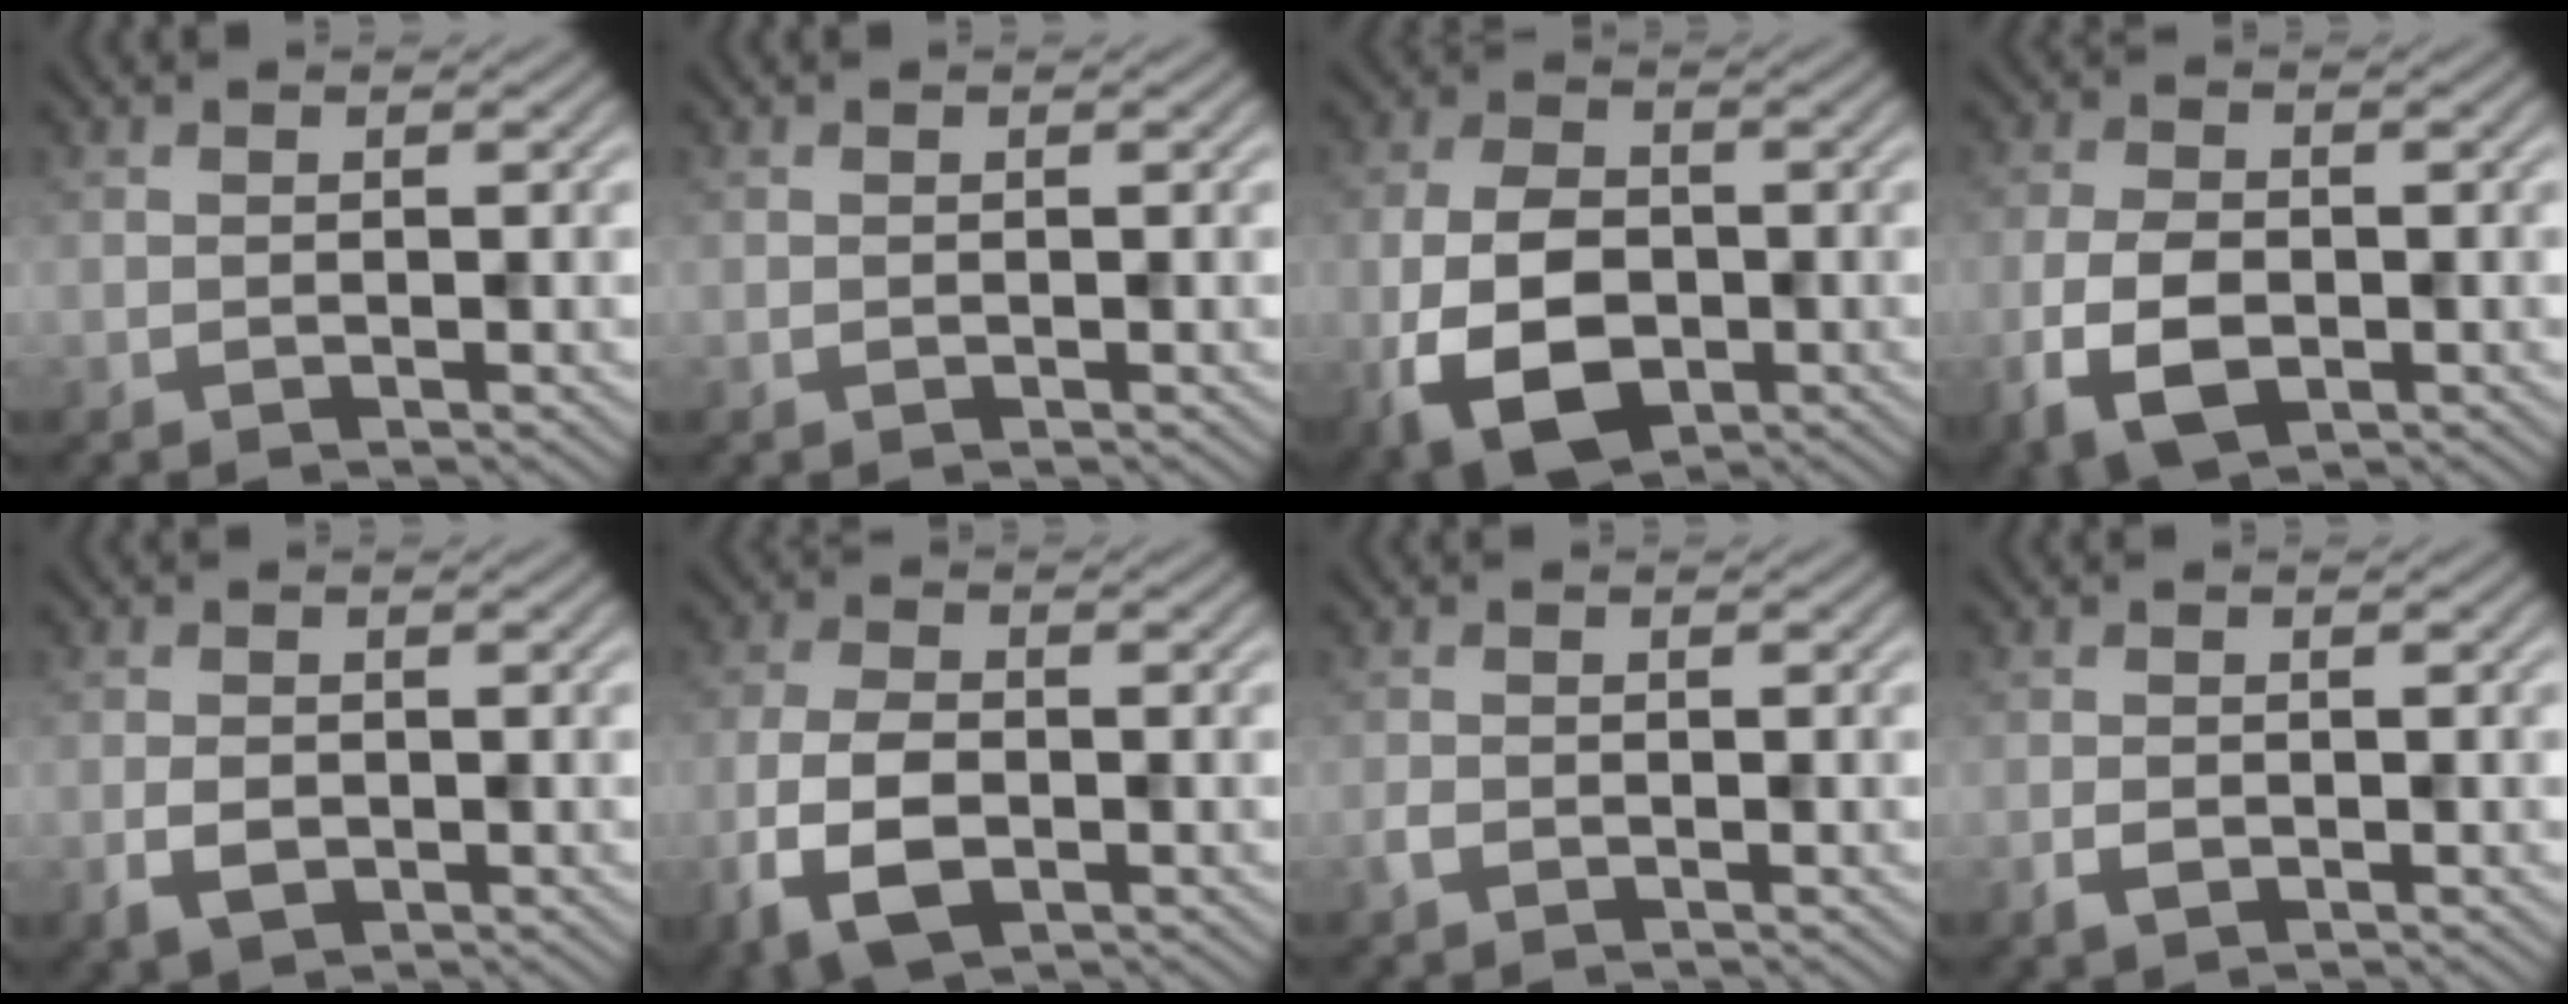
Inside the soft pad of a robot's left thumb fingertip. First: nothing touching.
{"total": 0.0}
{"total": 10.6, "force": [-3.2, 6.8, 7.6], "torque": [-0.181, -0.021, -0.065]}
{"total": 6.7, "force": [-2.3, 3.9, 4.9], "torque": [-0.117, -0.011, -0.050]}
{"total": 2.6, "force": [-0.8, 1.8, 1.7], "torque": [-0.038, -0.007, -0.017]}
{"total": 7.3, "force": [-2.8, 3.9, 5.5], "torque": [-0.131, -0.013, -0.060]}
{"total": 1.1, "force": [-0.7, 0.6, 0.5], "torque": [-0.012, 0.000, -0.016]}
{"total": 1.6, "force": [-0.7, 1.0, 1.0], "torque": [-0.021, -0.002, -0.015]}